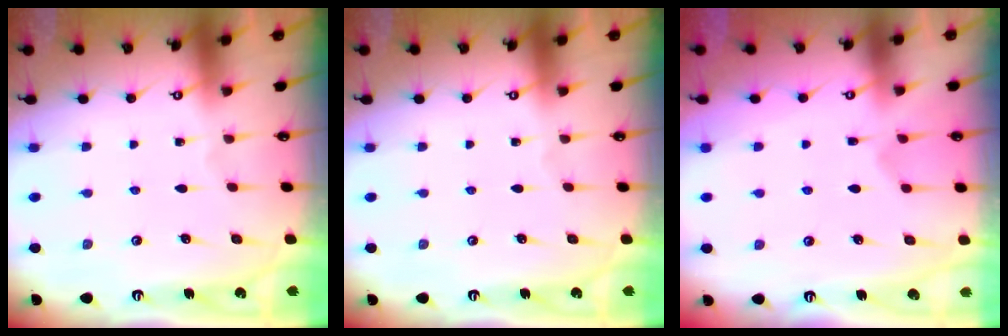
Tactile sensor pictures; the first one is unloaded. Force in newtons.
{"total": 0.0}
{"total": 2.9, "press": 2.7, "slide": 1.1}